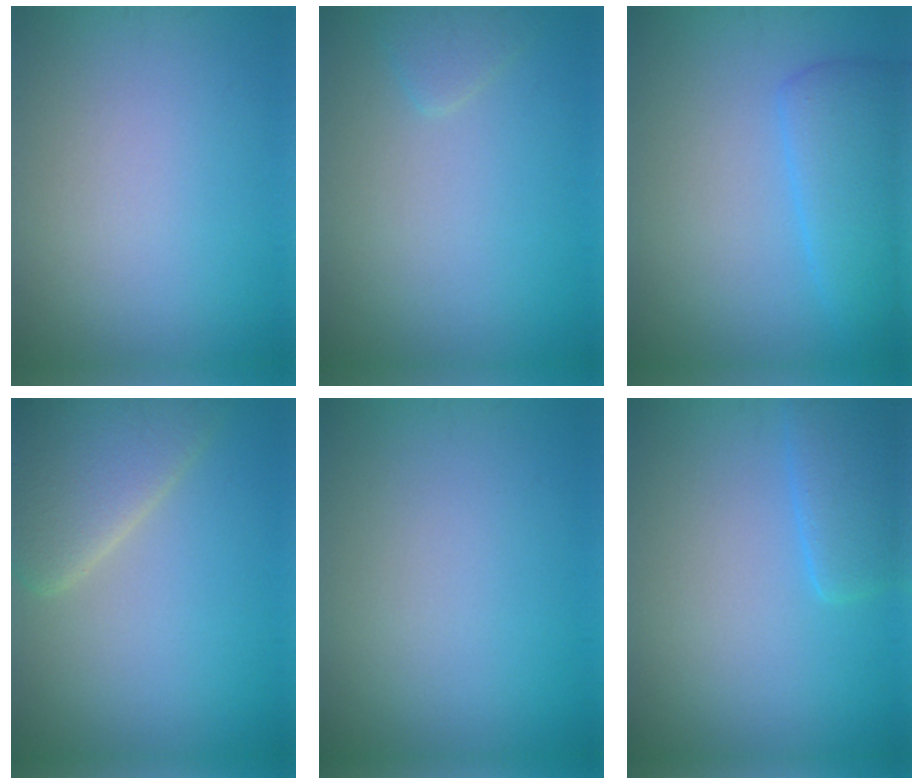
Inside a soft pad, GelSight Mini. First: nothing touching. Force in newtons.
{"total": 1.1, "press": 1.1, "slide": 0.1}
{"total": 4.0, "press": 4.0, "slide": 0.3}
{"total": 5.6, "press": 5.6, "slide": 0.5}
{"total": 0.0}
{"total": 3.2, "press": 3.2, "slide": 0.3}